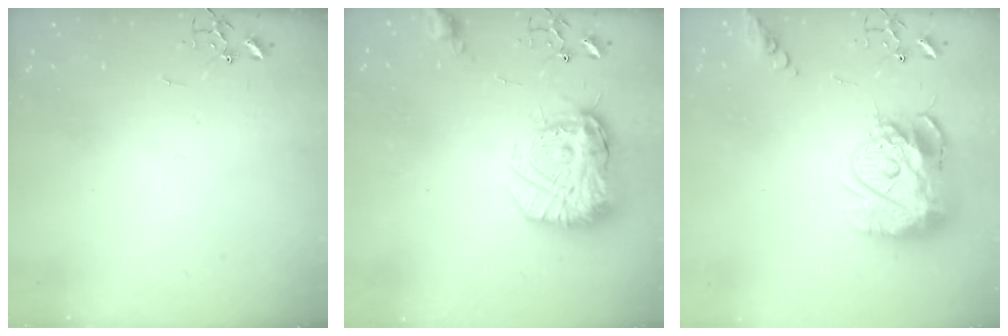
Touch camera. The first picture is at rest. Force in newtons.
{"total": 19.7, "press": 19.7, "slide": 1.5}
{"total": 17.4, "press": 17.3, "slide": 1.8}